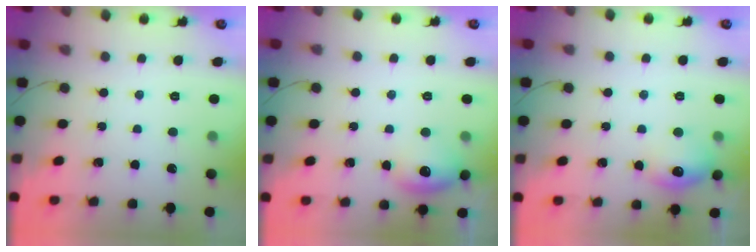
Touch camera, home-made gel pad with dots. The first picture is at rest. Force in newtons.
{"total": 9.5, "press": 9.4, "slide": 1.3}
{"total": 10.9, "press": 10.8, "slide": 0.5}